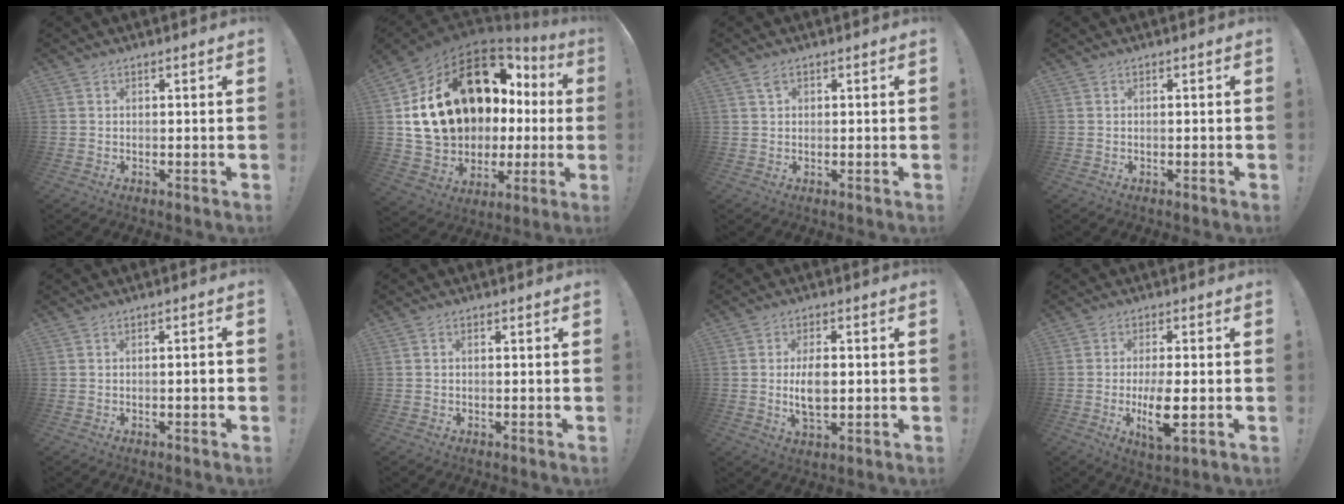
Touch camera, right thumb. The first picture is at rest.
{"total": 23.4, "force": [7.4, 16.1, 15.3], "torque": [-0.257, -0.050, 0.178]}
{"total": 1.7, "force": [1.0, 1.2, 0.7], "torque": [-0.009, -0.001, 0.017]}
{"total": 0.0}
{"total": 2.2, "force": [-0.6, 0.2, 2.1], "torque": [-0.035, 0.005, -0.011]}
{"total": 0.7, "force": [-0.3, 0.5, 0.5], "torque": [-0.010, 0.002, -0.005]}
{"total": 7.6, "force": [-0.2, 3.9, 6.5], "torque": [-0.113, -0.008, -0.007]}
{"total": 9.3, "force": [-1.7, 2.5, 8.8], "torque": [-0.168, -0.014, -0.032]}